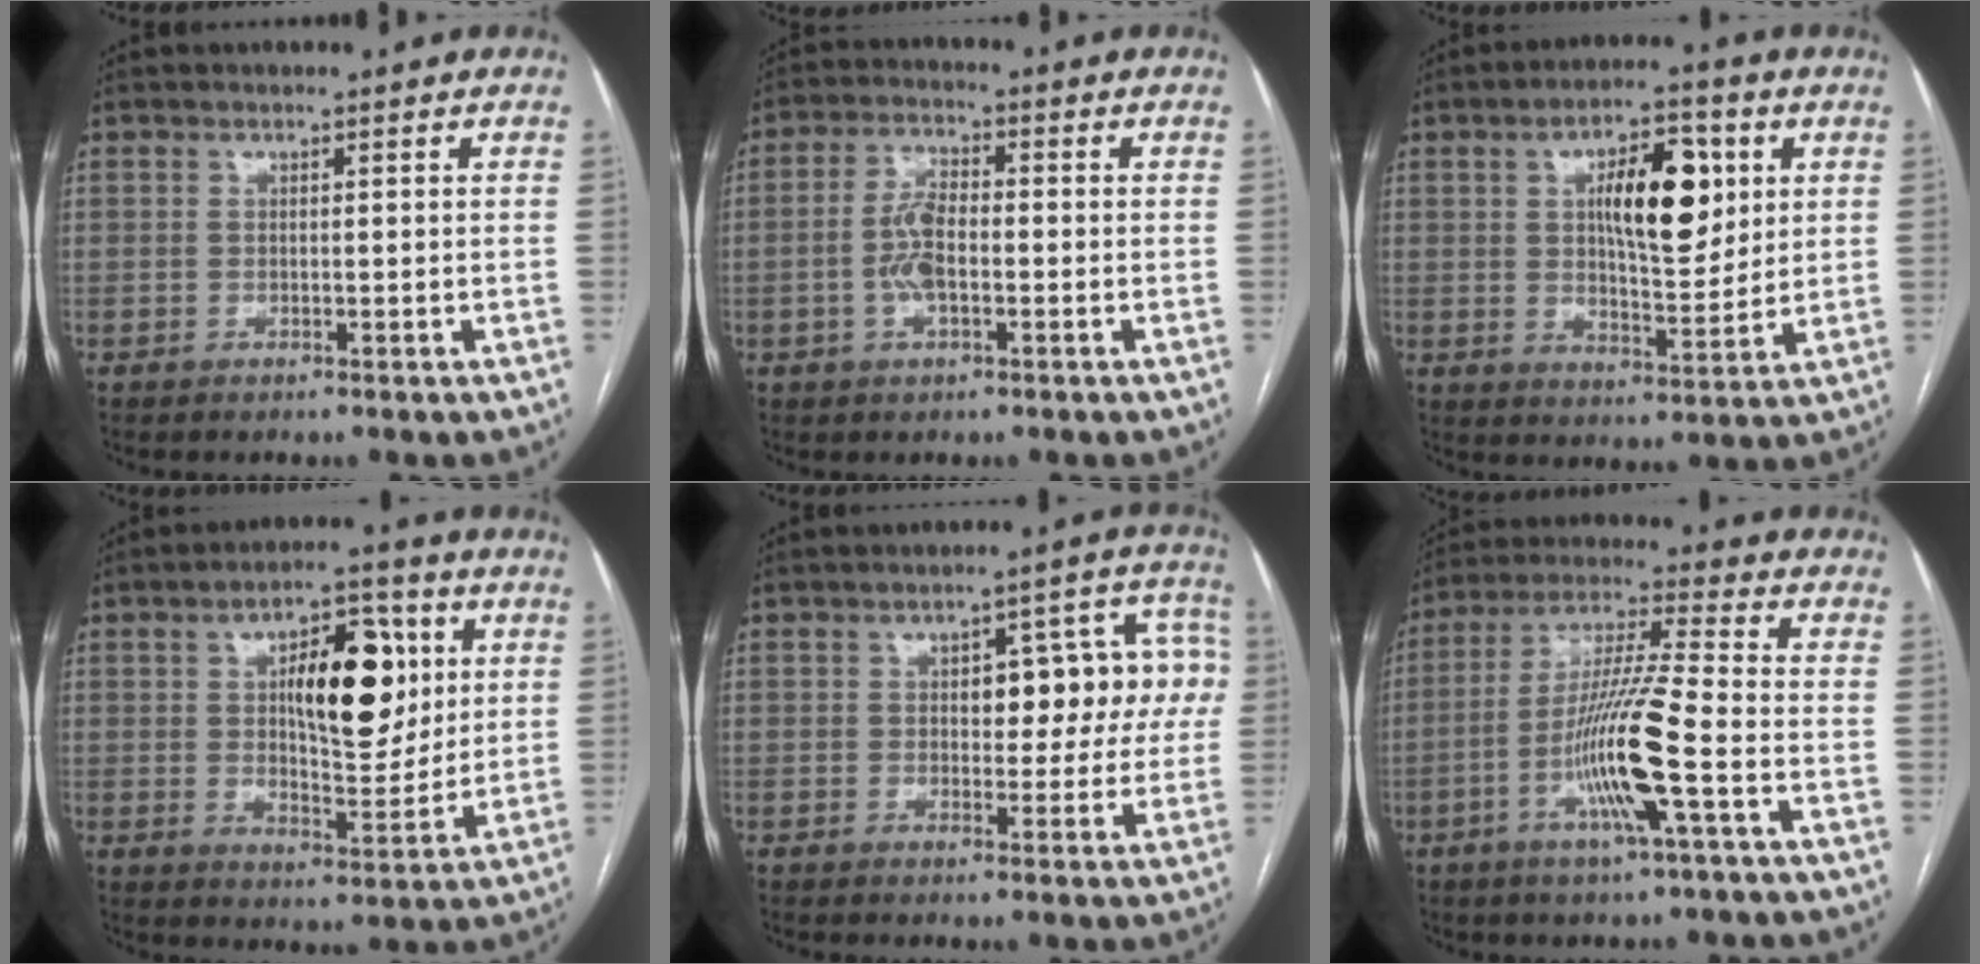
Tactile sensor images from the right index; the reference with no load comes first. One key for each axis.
{"total": 5.6, "fx": -1.2, "fy": 2.2, "fz": 5.1, "tx": -0.109, "ty": 0.008, "tz": -0.024}
{"total": 11.9, "fx": 3.4, "fy": 4.4, "fz": 10.5, "tx": -0.170, "ty": 0.012, "tz": 0.057}
{"total": 13.3, "fx": 3.5, "fy": 5.3, "fz": 11.7, "tx": -0.179, "ty": 0.015, "tz": 0.059}
{"total": 10.4, "fx": 1.3, "fy": 5.0, "fz": 9.1, "tx": -0.094, "ty": 0.042, "tz": 0.020}
{"total": 13.1, "fx": -4.4, "fy": 0.0, "fz": 12.4, "tx": -0.243, "ty": -0.003, "tz": -0.087}